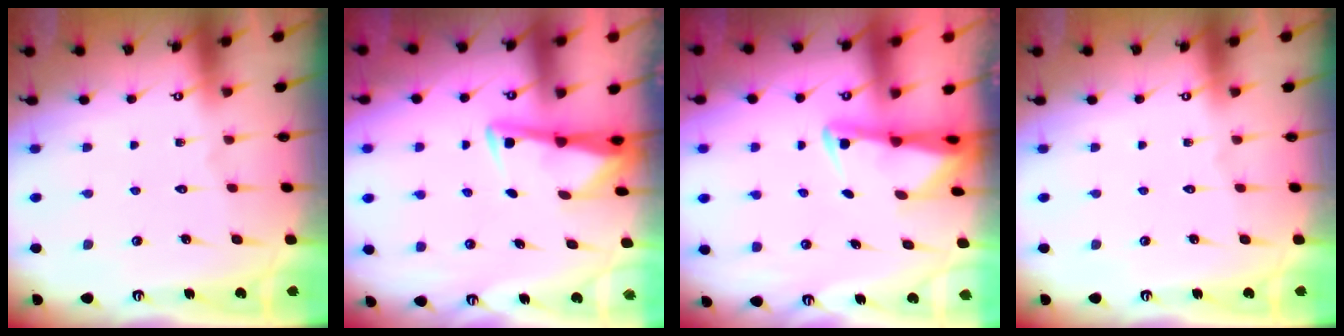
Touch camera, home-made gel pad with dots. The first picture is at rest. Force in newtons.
{"total": 3.1, "press": 3.1, "slide": 0.4}
{"total": 2.3, "press": 2.2, "slide": 0.4}
{"total": 0.0}